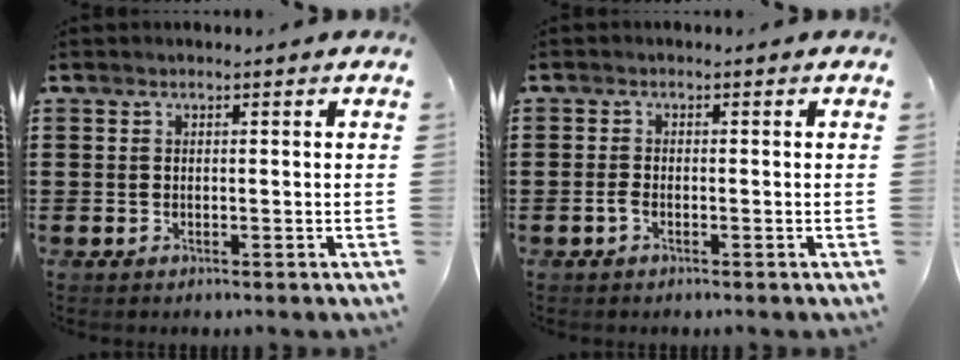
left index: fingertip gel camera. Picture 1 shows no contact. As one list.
[{"total": 1.2, "force": [-0.6, 0.4, 1.0], "torque": [-0.028, -0.004, -0.013]}]